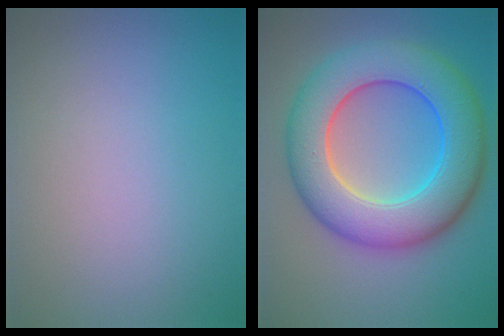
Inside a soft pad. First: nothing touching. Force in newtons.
{"total": 10.9, "press": 10.8, "slide": 0.6}